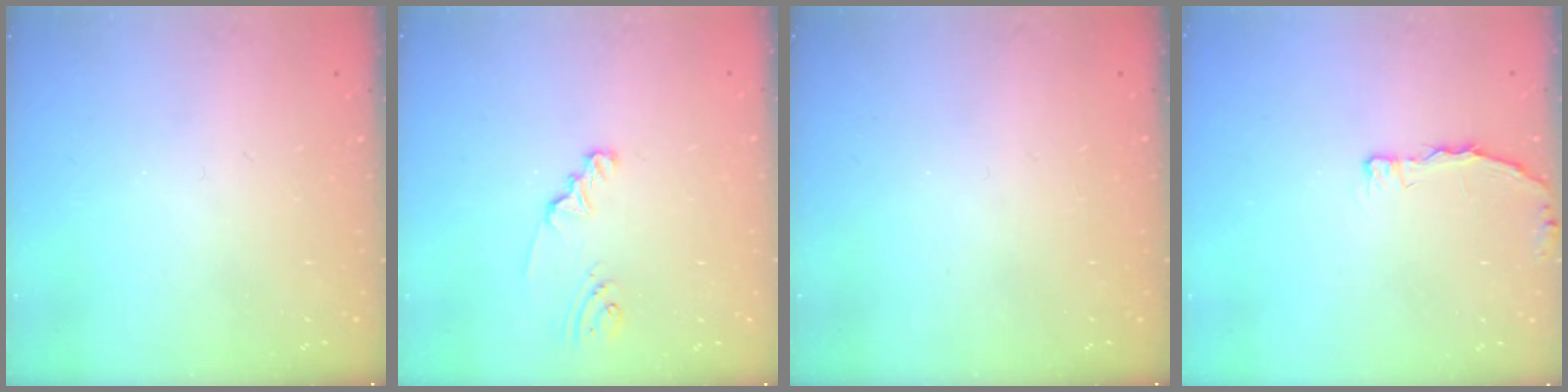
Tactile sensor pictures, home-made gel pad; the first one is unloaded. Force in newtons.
{"total": 2.3, "press": 2.3, "slide": 0.2}
{"total": 0.0}
{"total": 3.6, "press": 3.6, "slide": 0.4}